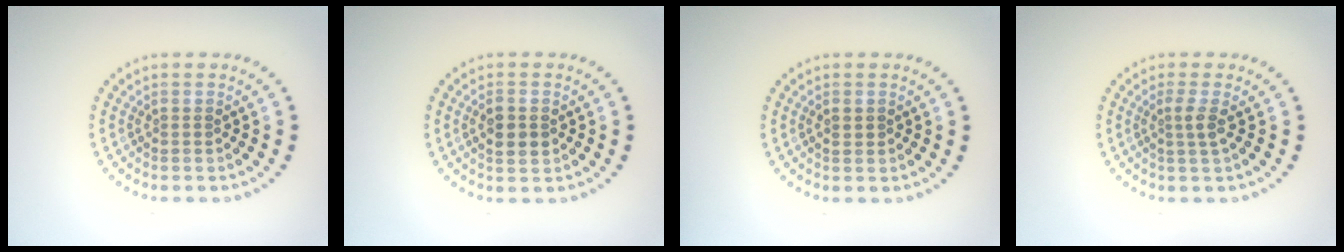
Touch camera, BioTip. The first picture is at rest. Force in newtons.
{"total": 2.1, "press": 2.1, "slide": 0.2}
{"total": 0.5, "press": 0.5, "slide": 0.2}
{"total": 1.5, "press": 1.0, "slide": 1.1}